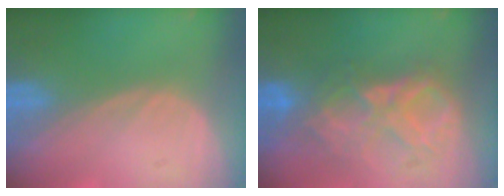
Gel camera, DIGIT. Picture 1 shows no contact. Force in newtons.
{"total": 8.7, "press": 7.7, "slide": 4.1}